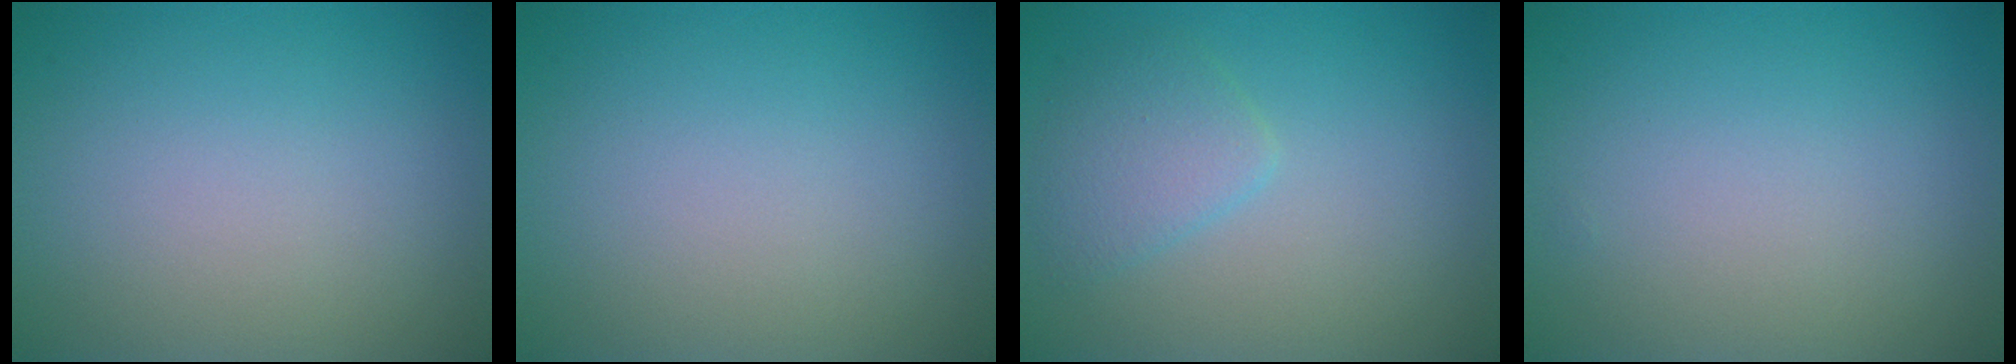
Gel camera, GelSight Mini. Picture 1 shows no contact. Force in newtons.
{"total": 0.0}
{"total": 2.4, "press": 2.4, "slide": 0.1}
{"total": 0.0}